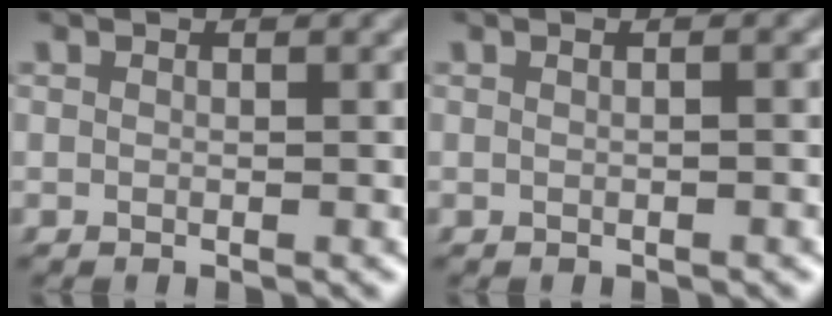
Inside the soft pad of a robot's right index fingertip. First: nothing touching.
{"total": 0.7, "force": [-0.1, 0.0, 0.7], "torque": [-0.009, 0.005, -0.004]}